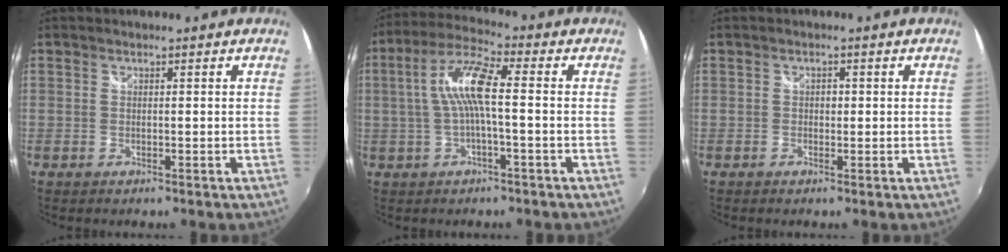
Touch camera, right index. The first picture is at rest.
{"total": 8.8, "force": [-0.2, 1.4, 8.7], "torque": [-0.179, 0.016, -0.001]}
{"total": 1.0, "force": [0.0, 0.9, 0.5], "torque": [-0.007, 0.003, -0.002]}